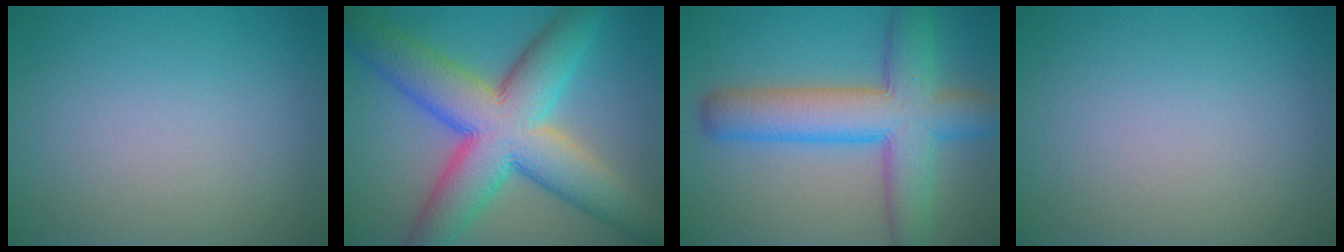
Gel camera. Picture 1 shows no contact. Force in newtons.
{"total": 12.5, "press": 12.5, "slide": 0.4}
{"total": 9.0, "press": 8.9, "slide": 0.3}
{"total": 0.0}